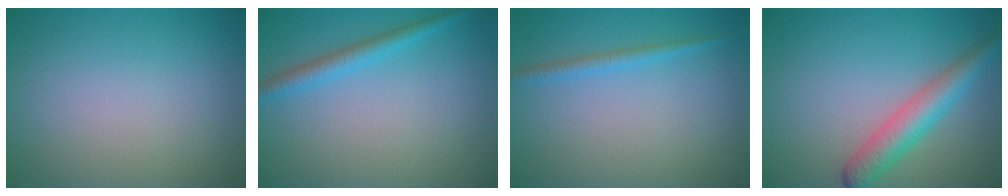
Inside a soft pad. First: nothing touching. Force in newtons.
{"total": 2.2, "press": 2.2, "slide": 0.1}
{"total": 1.4, "press": 1.4, "slide": 0.1}
{"total": 4.4, "press": 4.4, "slide": 0.1}